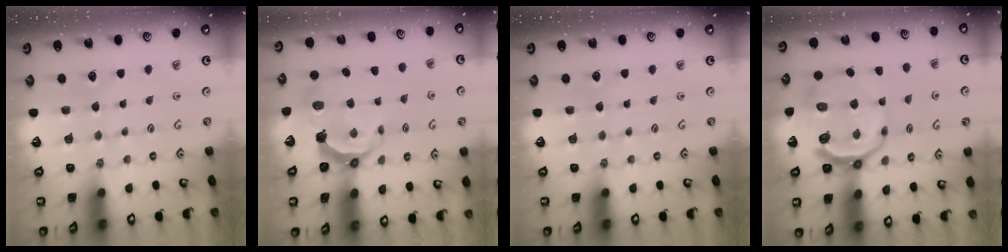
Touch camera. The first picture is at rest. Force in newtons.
{"total": 7.3, "press": 5.5, "slide": 4.8}
{"total": 0.0}
{"total": 10.4, "press": 9.6, "slide": 3.9}